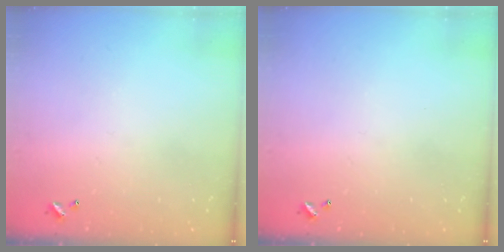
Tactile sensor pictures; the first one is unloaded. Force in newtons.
{"total": 0.0}